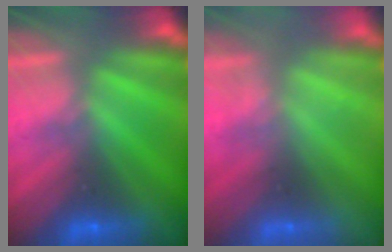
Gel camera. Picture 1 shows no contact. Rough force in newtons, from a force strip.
{"total": 2.1}